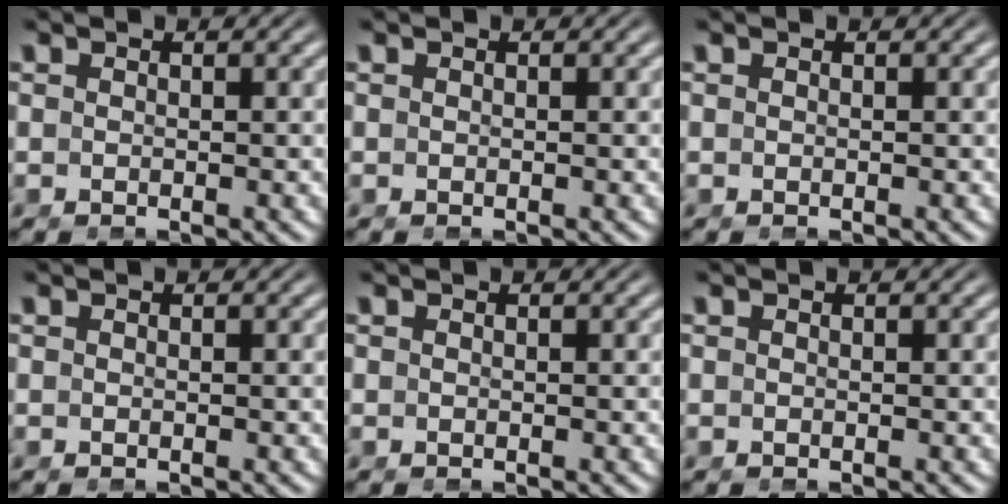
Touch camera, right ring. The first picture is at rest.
{"total": 0.0}
{"total": 0.0}
{"total": 0.0}
{"total": 0.0}
{"total": 0.0}